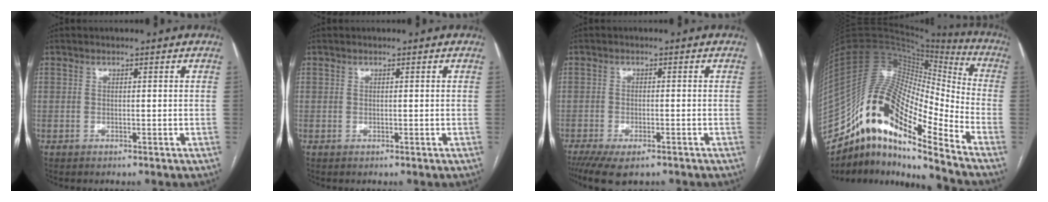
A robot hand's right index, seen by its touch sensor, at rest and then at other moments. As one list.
[{"total": 0.0}, {"total": 8.0, "force": [-5.9, 2.6, 4.7], "torque": [-0.074, -0.014, -0.092]}, {"total": 21.9, "force": [-15.2, 4.6, 15.0], "torque": [-0.290, 0.033, -0.274]}]